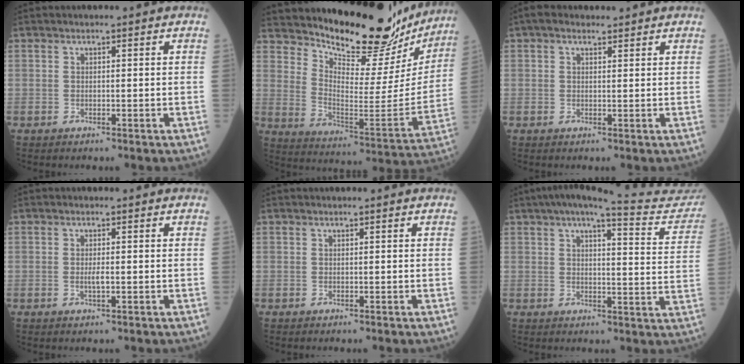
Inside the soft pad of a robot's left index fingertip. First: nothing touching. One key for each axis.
{"total": 22.1, "fx": 20.1, "fy": 5.6, "fz": 7.0, "tx": -0.105, "ty": -0.064, "tz": 0.274}
{"total": 2.5, "fx": 1.9, "fy": 1.2, "fz": 1.3, "tx": -0.030, "ty": 0.023, "tz": 0.030}
{"total": 1.2, "fx": -0.2, "fy": 0.2, "fz": 1.2, "tx": -0.026, "ty": -0.002, "tz": -0.002}
{"total": 0.0}
{"total": 18.5, "fx": 16.6, "fy": 2.4, "fz": 7.9, "tx": -0.097, "ty": -0.013, "tz": 0.187}